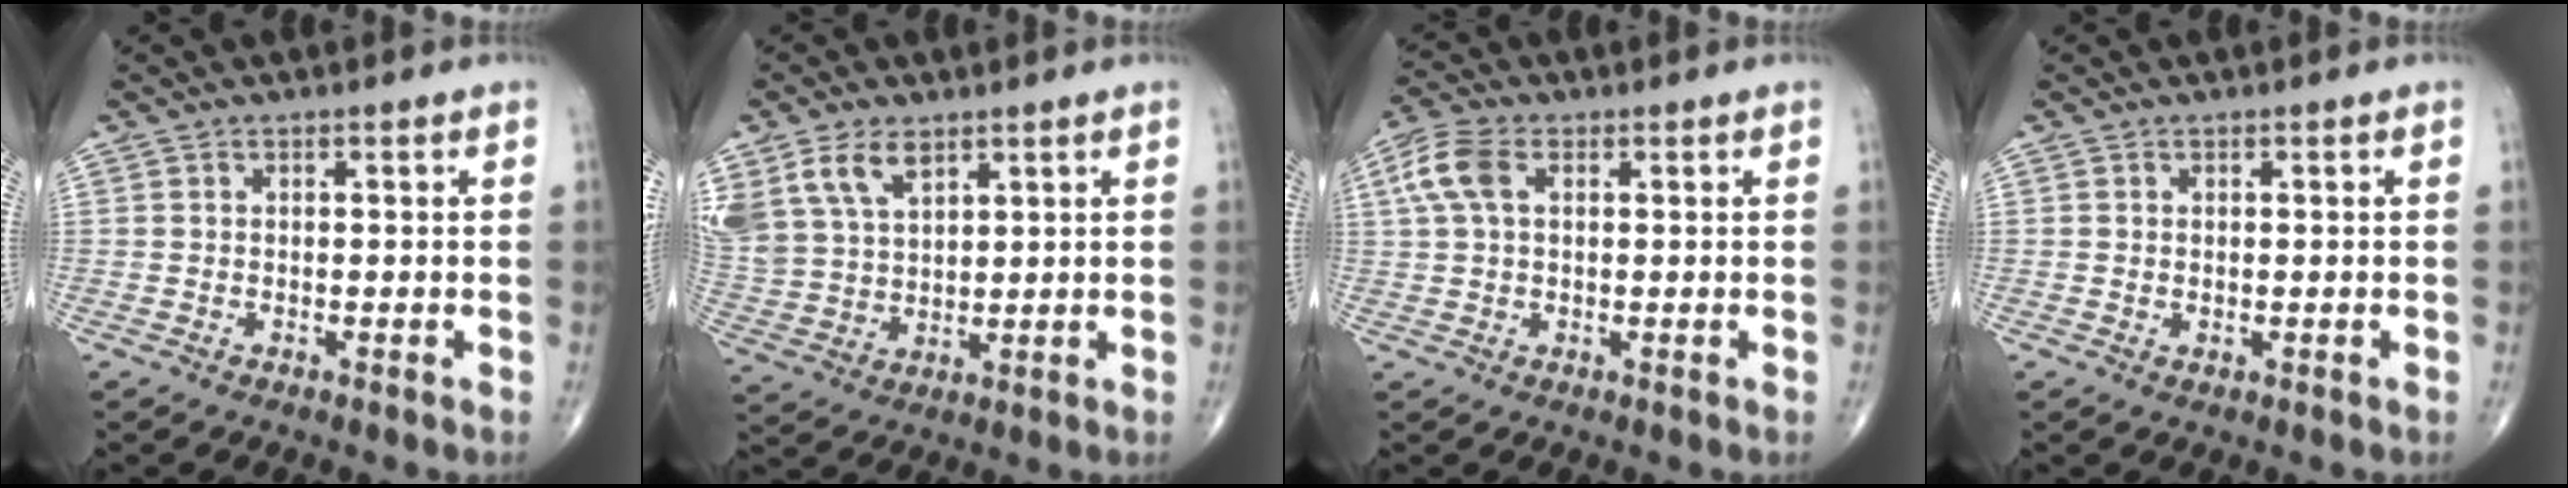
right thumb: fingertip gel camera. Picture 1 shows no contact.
{"total": 12.2, "force": [6.6, 7.3, 7.2], "torque": [-0.148, -0.011, 0.142]}
{"total": 6.6, "force": [1.8, 3.9, 5.0], "torque": [-0.121, 0.017, 0.035]}
{"total": 0.6, "force": [0.0, 0.4, 0.5], "torque": [-0.010, -0.003, 0.003]}